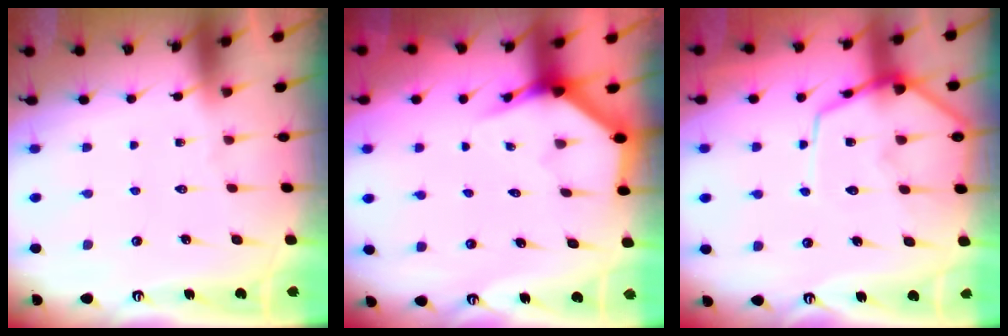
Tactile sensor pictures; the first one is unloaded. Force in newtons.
{"total": 3.9, "press": 3.9, "slide": 0.2}
{"total": 10.6, "press": 10.5, "slide": 1.1}